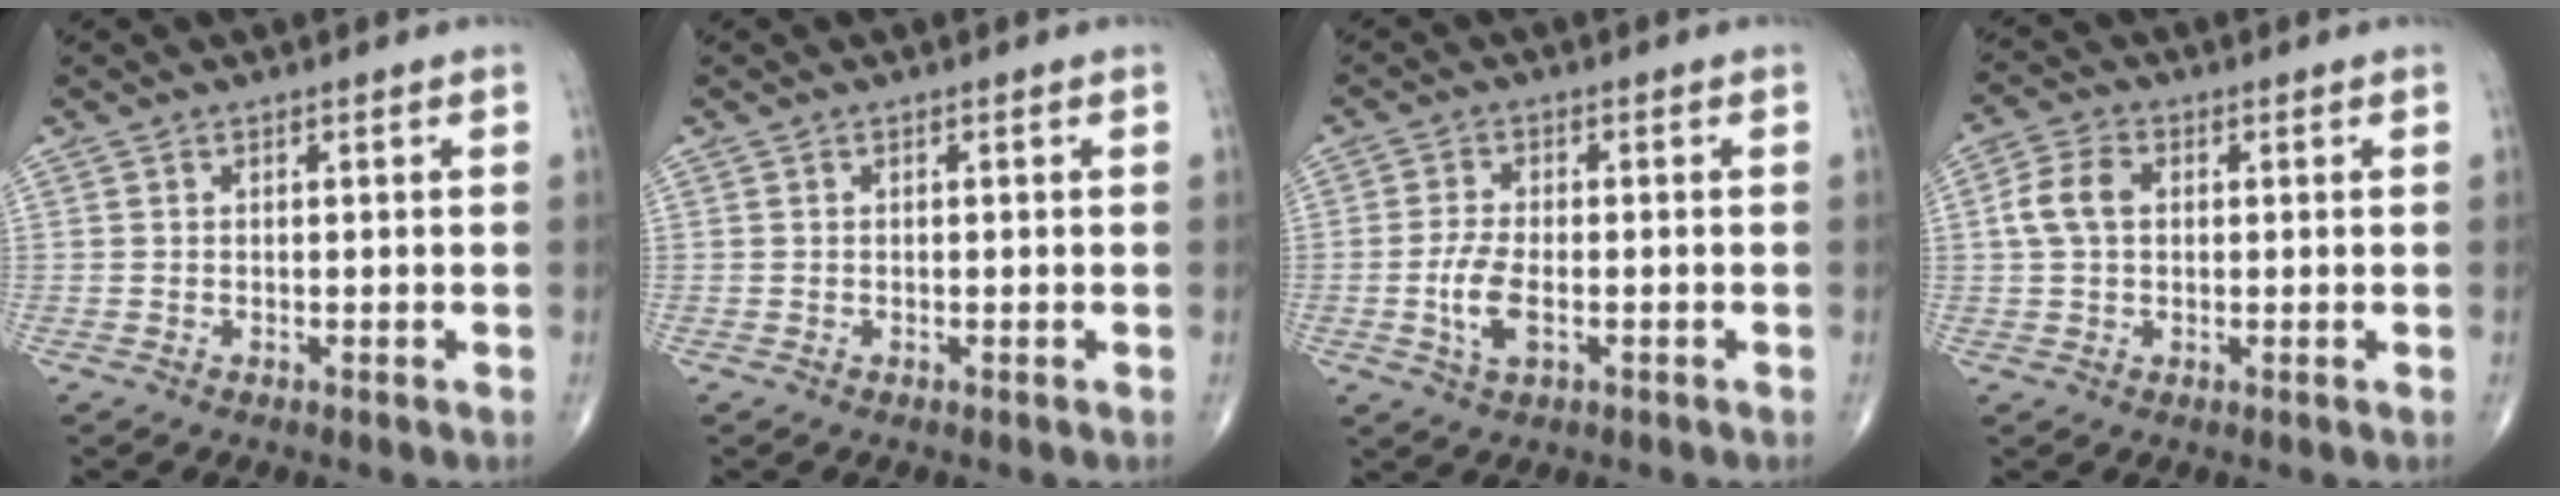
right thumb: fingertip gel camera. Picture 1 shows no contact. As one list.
[{"total": 0.0}, {"total": 5.9, "force": [-1.5, 2.8, 5.0], "torque": [-0.107, 0.002, -0.027]}, {"total": 6.1, "force": [0.8, 4.2, 4.3], "torque": [-0.089, 0.015, 0.011]}]